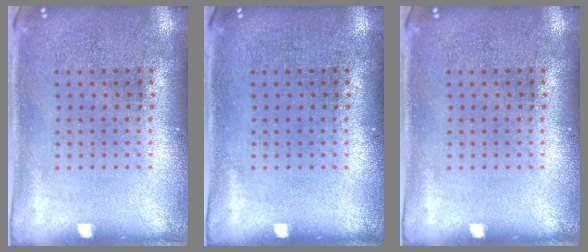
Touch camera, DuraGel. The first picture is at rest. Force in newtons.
{"total": 0.0}
{"total": 0.0}